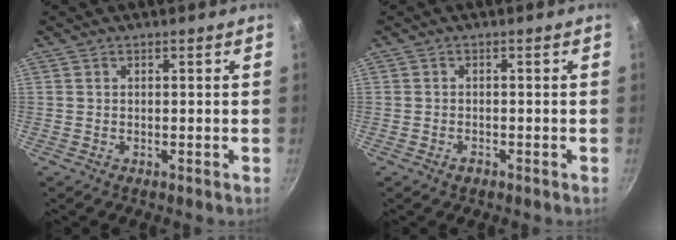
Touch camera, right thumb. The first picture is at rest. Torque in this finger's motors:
{"motor_torque": [-0.30, -0.02, -0.40, -0.09, -0.01]}